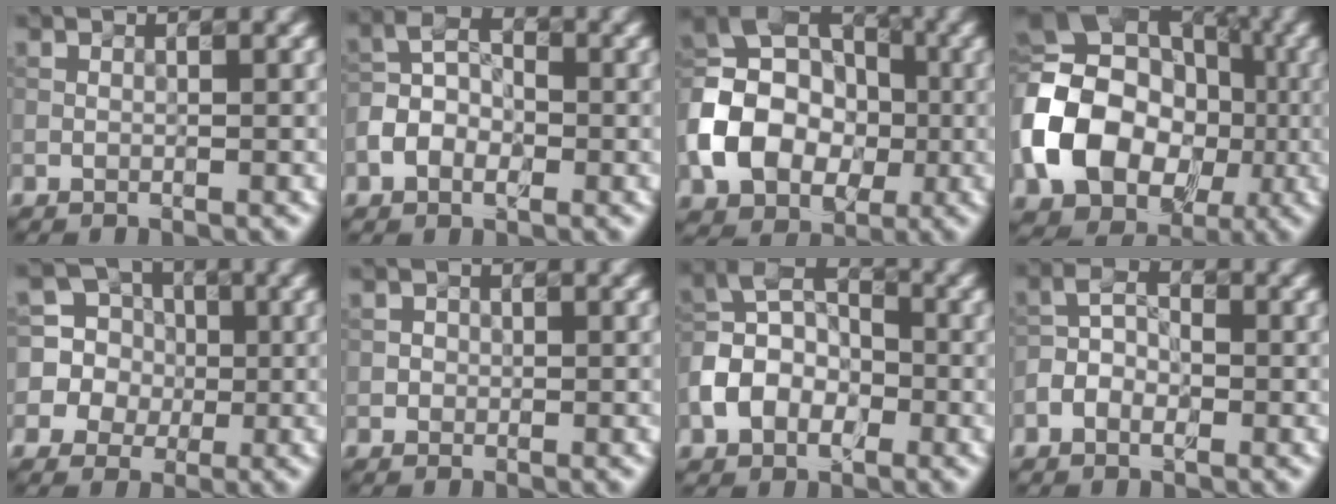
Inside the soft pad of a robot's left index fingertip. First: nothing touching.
{"total": 3.9, "force": [-1.5, 2.7, 2.5], "torque": [-0.049, 0.008, -0.033]}
{"total": 10.0, "force": [-2.2, 7.6, 6.1], "torque": [-0.117, 0.005, -0.050]}
{"total": 14.7, "force": [-2.2, 11.4, 9.0], "torque": [-0.191, 0.004, -0.052]}
{"total": 7.4, "force": [1.1, 7.1, 1.9], "torque": [-0.062, 0.032, 0.005]}
{"total": 0.9, "force": [0.0, 0.9, 0.2], "torque": [0.008, 0.000, 0.000]}
{"total": 6.1, "force": [-2.4, 4.4, 3.4], "torque": [-0.071, 0.010, -0.059]}
{"total": 3.0, "force": [-1.2, 1.9, 1.9], "torque": [-0.036, 0.010, -0.028]}